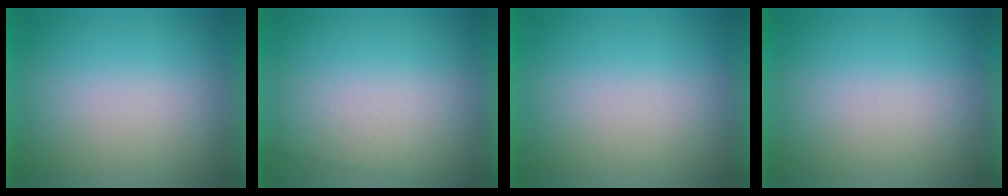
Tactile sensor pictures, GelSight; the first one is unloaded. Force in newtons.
{"total": 3.0}
{"total": 0.0}
{"total": 0.0}